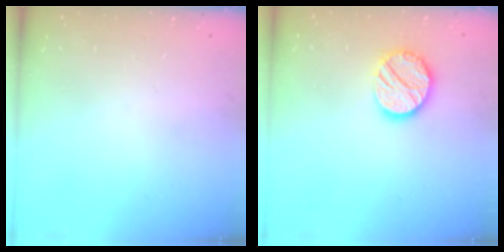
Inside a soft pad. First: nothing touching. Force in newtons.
{"total": 12.8, "press": 12.8, "slide": 0.8}